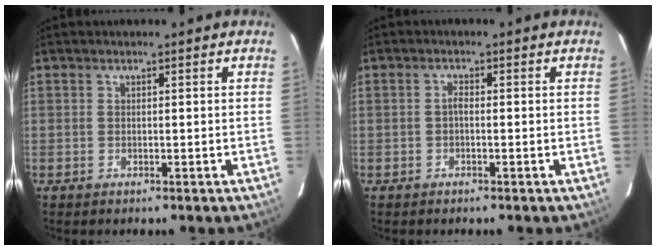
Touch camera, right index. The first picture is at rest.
{"total": 1.0, "force": [-0.4, 0.5, 0.8], "torque": [-0.016, 0.006, -0.008]}